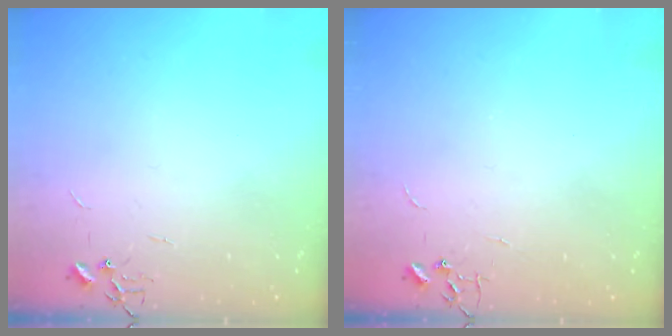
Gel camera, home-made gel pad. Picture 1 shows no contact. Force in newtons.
{"total": 0.0}